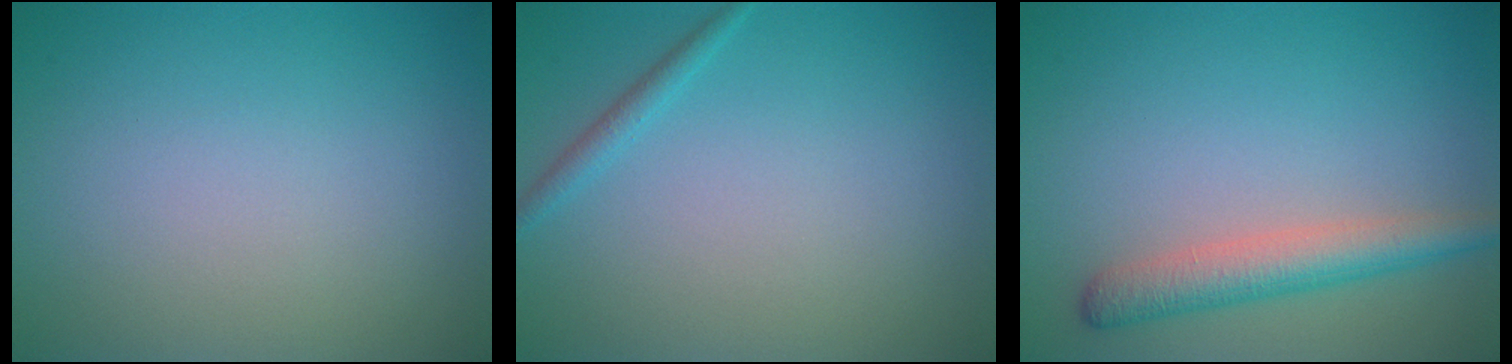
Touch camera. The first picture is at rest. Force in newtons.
{"total": 1.1, "press": 1.1, "slide": 0.0}
{"total": 3.8, "press": 3.8, "slide": 0.2}